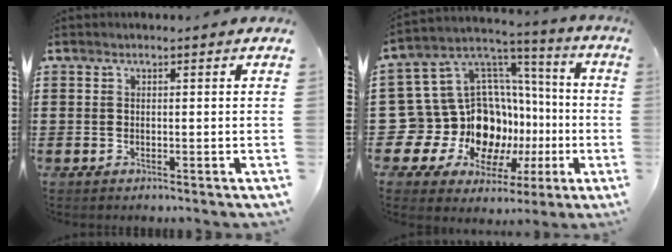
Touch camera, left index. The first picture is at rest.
{"total": 16.8, "force": [-3.7, 15.1, 6.5], "torque": [-0.161, -0.046, -0.011]}